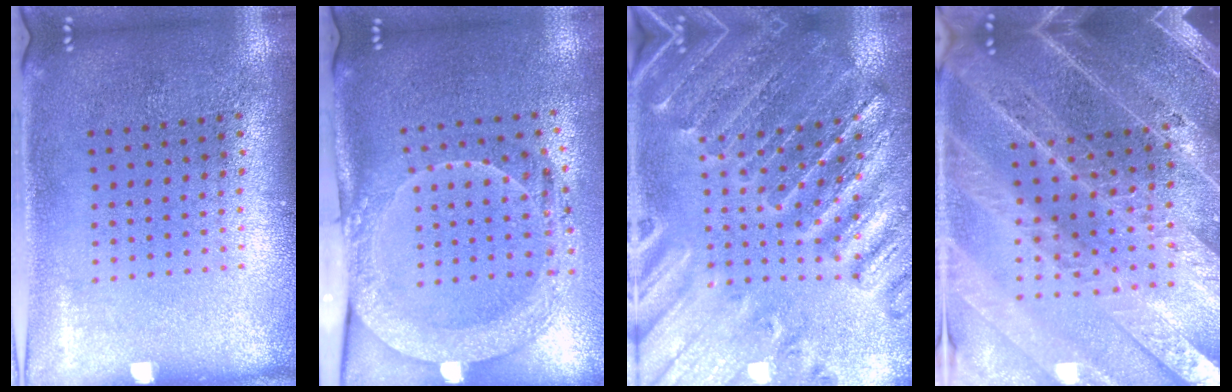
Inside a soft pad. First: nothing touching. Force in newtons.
{"total": 2.0, "press": 2.0, "slide": 0.3}
{"total": 2.8, "press": 2.8, "slide": 0.4}
{"total": 4.8, "press": 4.3, "slide": 2.2}